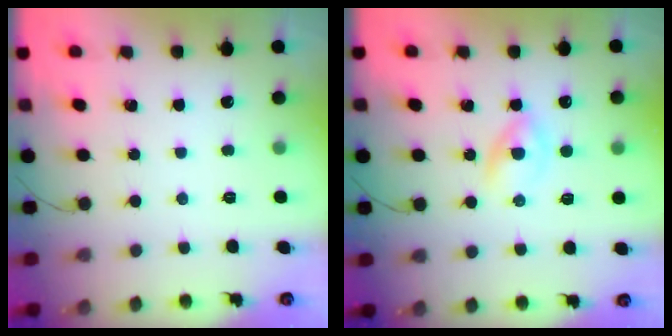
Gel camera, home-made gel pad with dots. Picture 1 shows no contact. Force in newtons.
{"total": 2.5, "press": 2.2, "slide": 1.2}